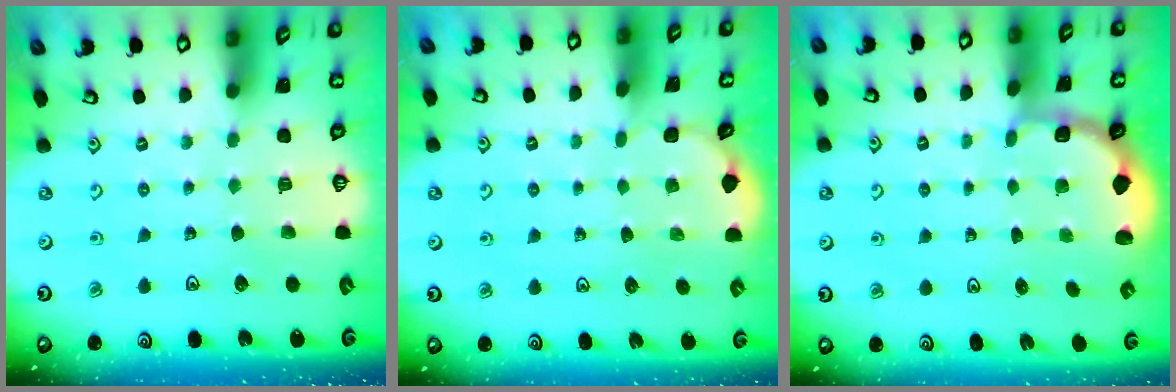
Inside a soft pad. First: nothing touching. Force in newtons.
{"total": 1.3, "press": 1.3, "slide": 0.1}
{"total": 1.9, "press": 1.7, "slide": 0.8}